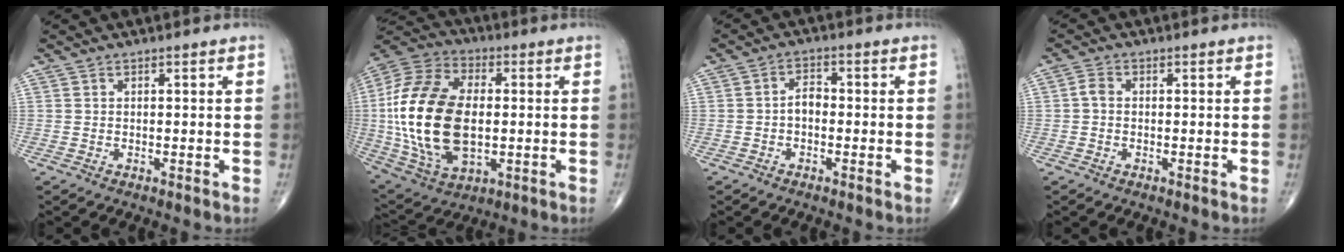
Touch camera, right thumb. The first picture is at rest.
{"total": 25.0, "force": [-0.5, 14.5, 20.4], "torque": [-0.421, -0.002, -0.003]}
{"total": 3.0, "force": [-0.8, 2.0, 2.2], "torque": [-0.027, 0.015, -0.021]}
{"total": 1.8, "force": [-0.2, 1.3, 1.3], "torque": [-0.021, 0.004, -0.009]}